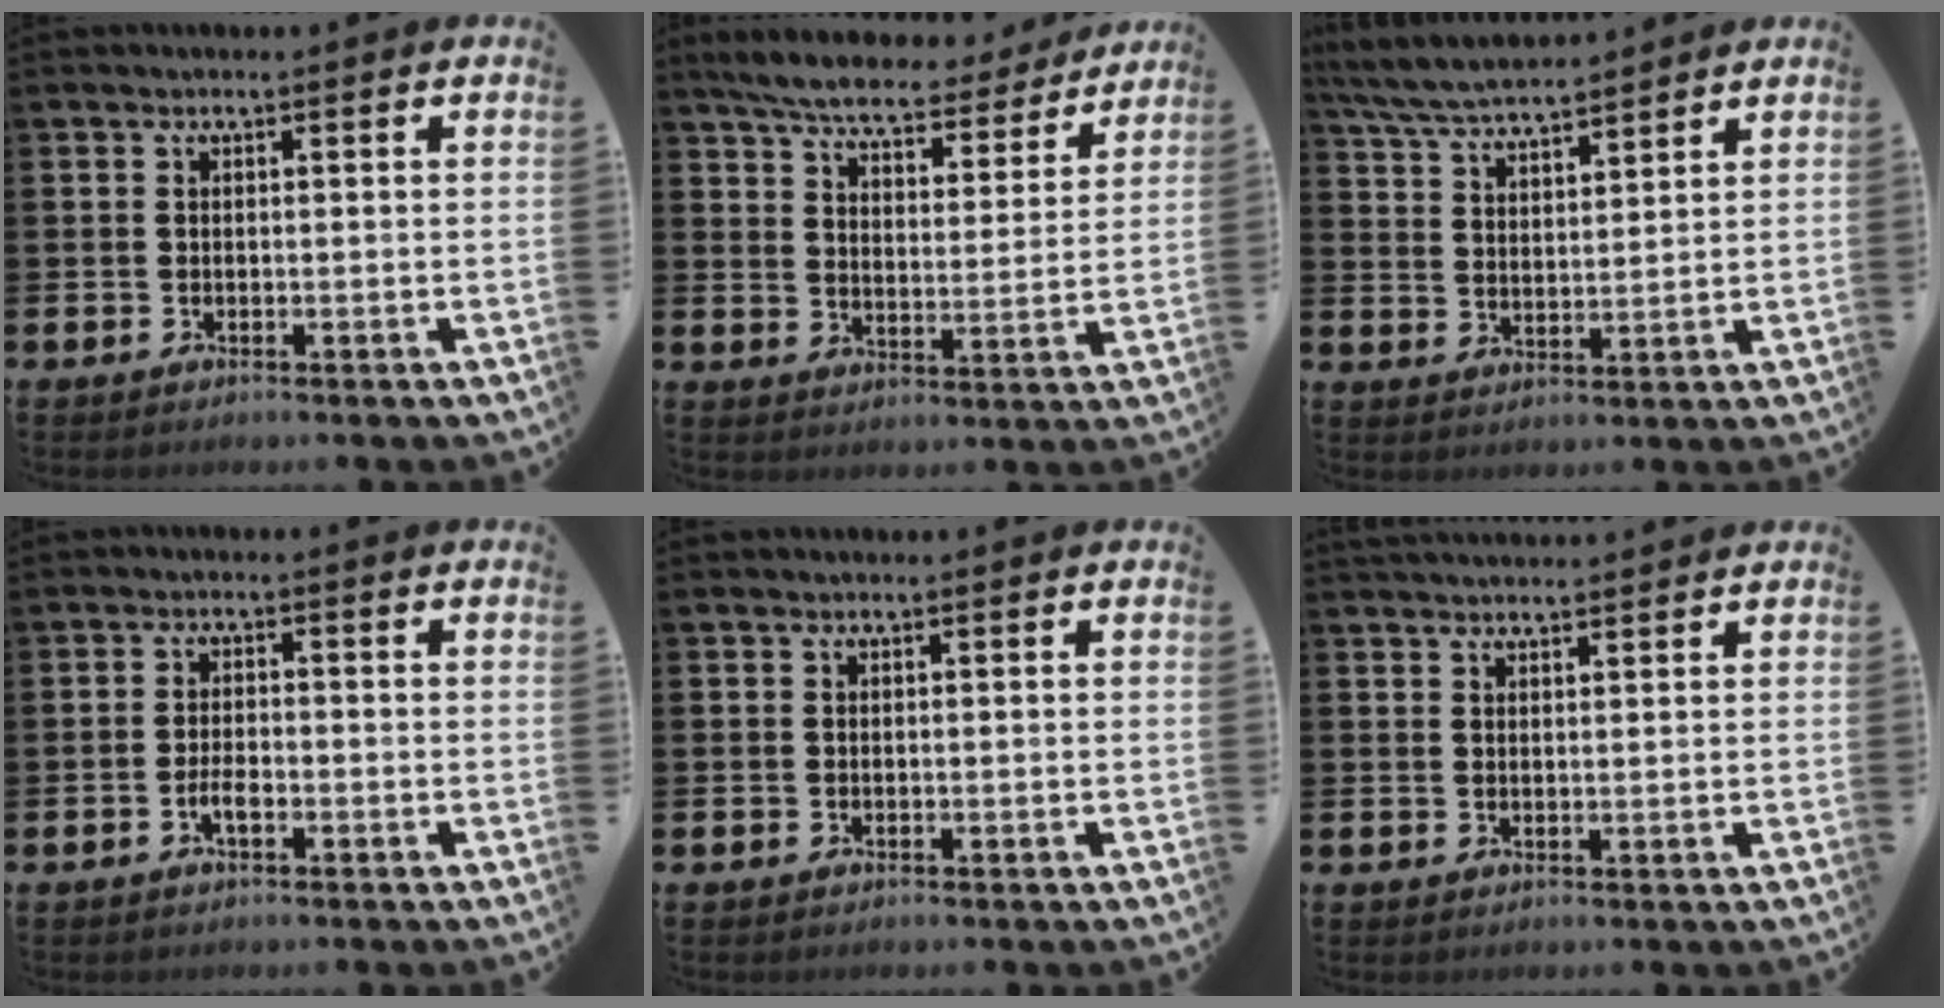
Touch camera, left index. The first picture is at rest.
{"total": 7.2, "force": [6.7, 1.1, 2.3], "torque": [-0.066, -0.041, 0.114]}
{"total": 6.2, "force": [6.1, 0.7, 1.2], "torque": [-0.049, -0.029, 0.109]}
{"total": 2.2, "force": [-0.9, 0.9, 1.8], "torque": [-0.032, 0.001, -0.018]}
{"total": 0.0}
{"total": 2.2, "force": [2.2, 0.2, 0.2], "torque": [-0.004, -0.009, 0.040]}